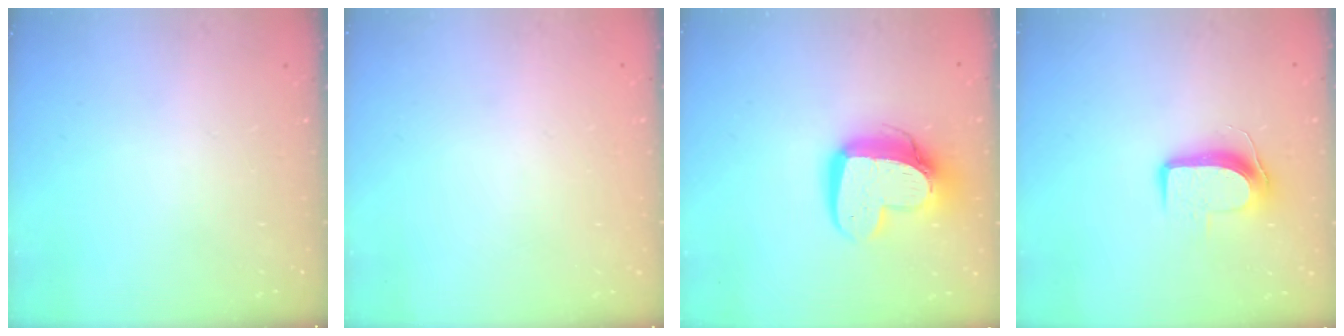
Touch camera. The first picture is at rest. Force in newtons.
{"total": 0.0}
{"total": 14.9, "press": 14.9, "slide": 1.1}
{"total": 8.7, "press": 8.6, "slide": 0.7}